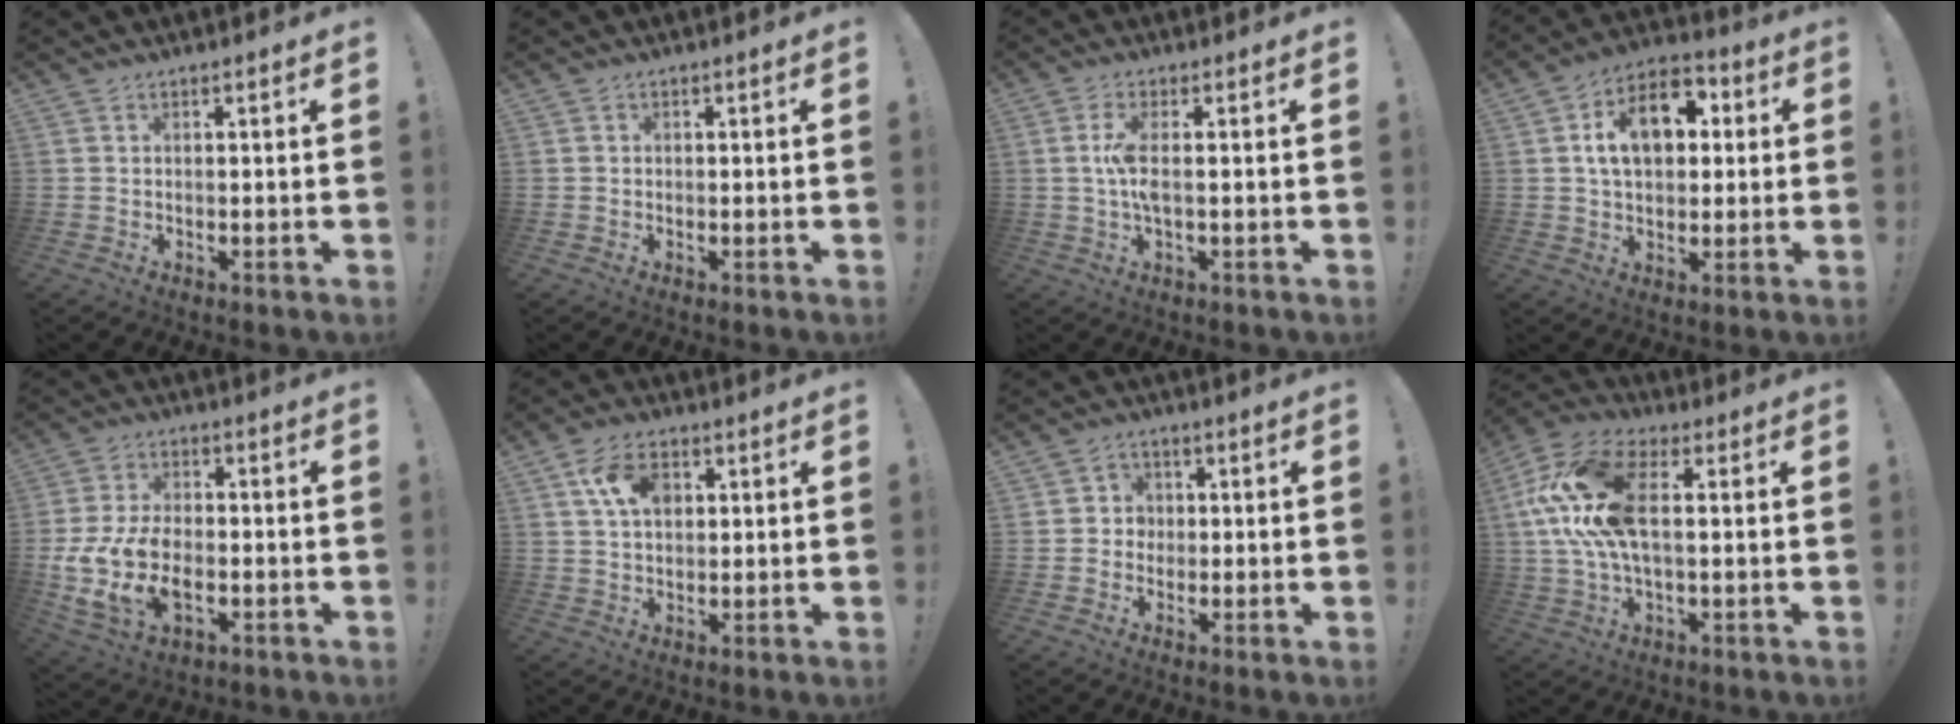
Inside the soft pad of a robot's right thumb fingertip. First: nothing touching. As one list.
[{"total": 0.6, "force": [-0.2, 0.5, 0.1], "torque": [-0.002, 0.001, -0.003]}, {"total": 6.6, "force": [0.1, 1.7, 6.4], "torque": [-0.130, -0.010, -0.004]}, {"total": 14.0, "force": [3.3, 9.4, 9.8], "torque": [-0.138, 0.002, 0.060]}, {"total": 13.9, "force": [-3.0, 9.1, 10.1], "torque": [-0.193, 0.004, -0.052]}, {"total": 8.8, "force": [3.0, 6.0, 5.8], "torque": [-0.094, 0.005, 0.058]}, {"total": 3.8, "force": [-0.4, 3.7, 0.9], "torque": [-0.016, 0.010, -0.008]}, {"total": 18.6, "force": [2.9, 9.7, 15.6], "torque": [-0.301, 0.003, 0.049]}]